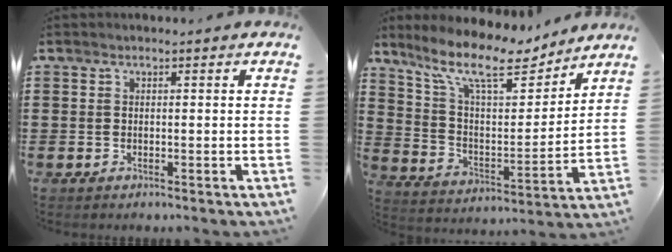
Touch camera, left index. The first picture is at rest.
{"total": 11.7, "force": [8.7, 3.2, 7.0], "torque": [-0.160, -0.039, 0.149]}